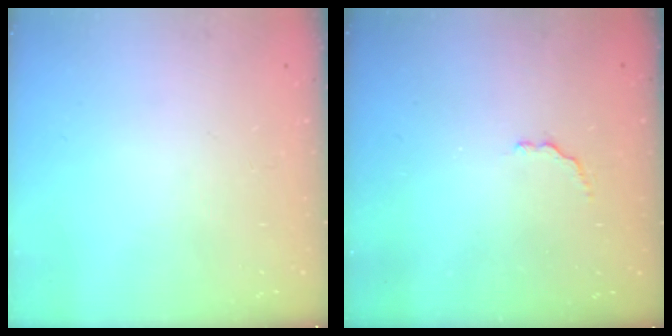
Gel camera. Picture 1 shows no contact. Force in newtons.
{"total": 2.6, "press": 2.5, "slide": 0.9}